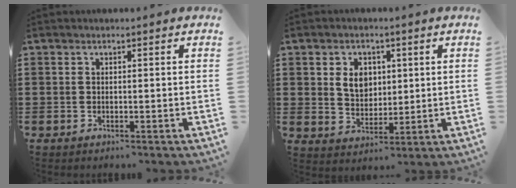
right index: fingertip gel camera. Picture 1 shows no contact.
{"total": 5.3, "force": [1.3, 4.1, 3.1], "torque": [-0.068, 0.011, 0.019]}